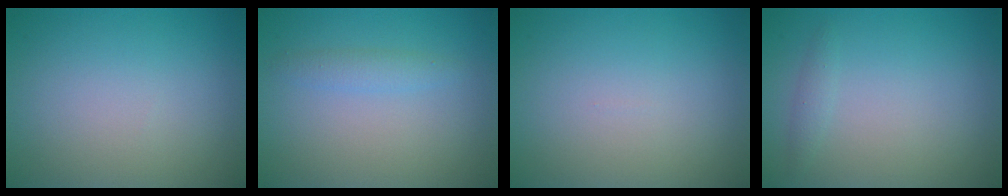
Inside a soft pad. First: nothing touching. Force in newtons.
{"total": 1.5, "press": 1.4, "slide": 0.1}
{"total": 0.0}
{"total": 0.8, "press": 0.8, "slide": 0.1}